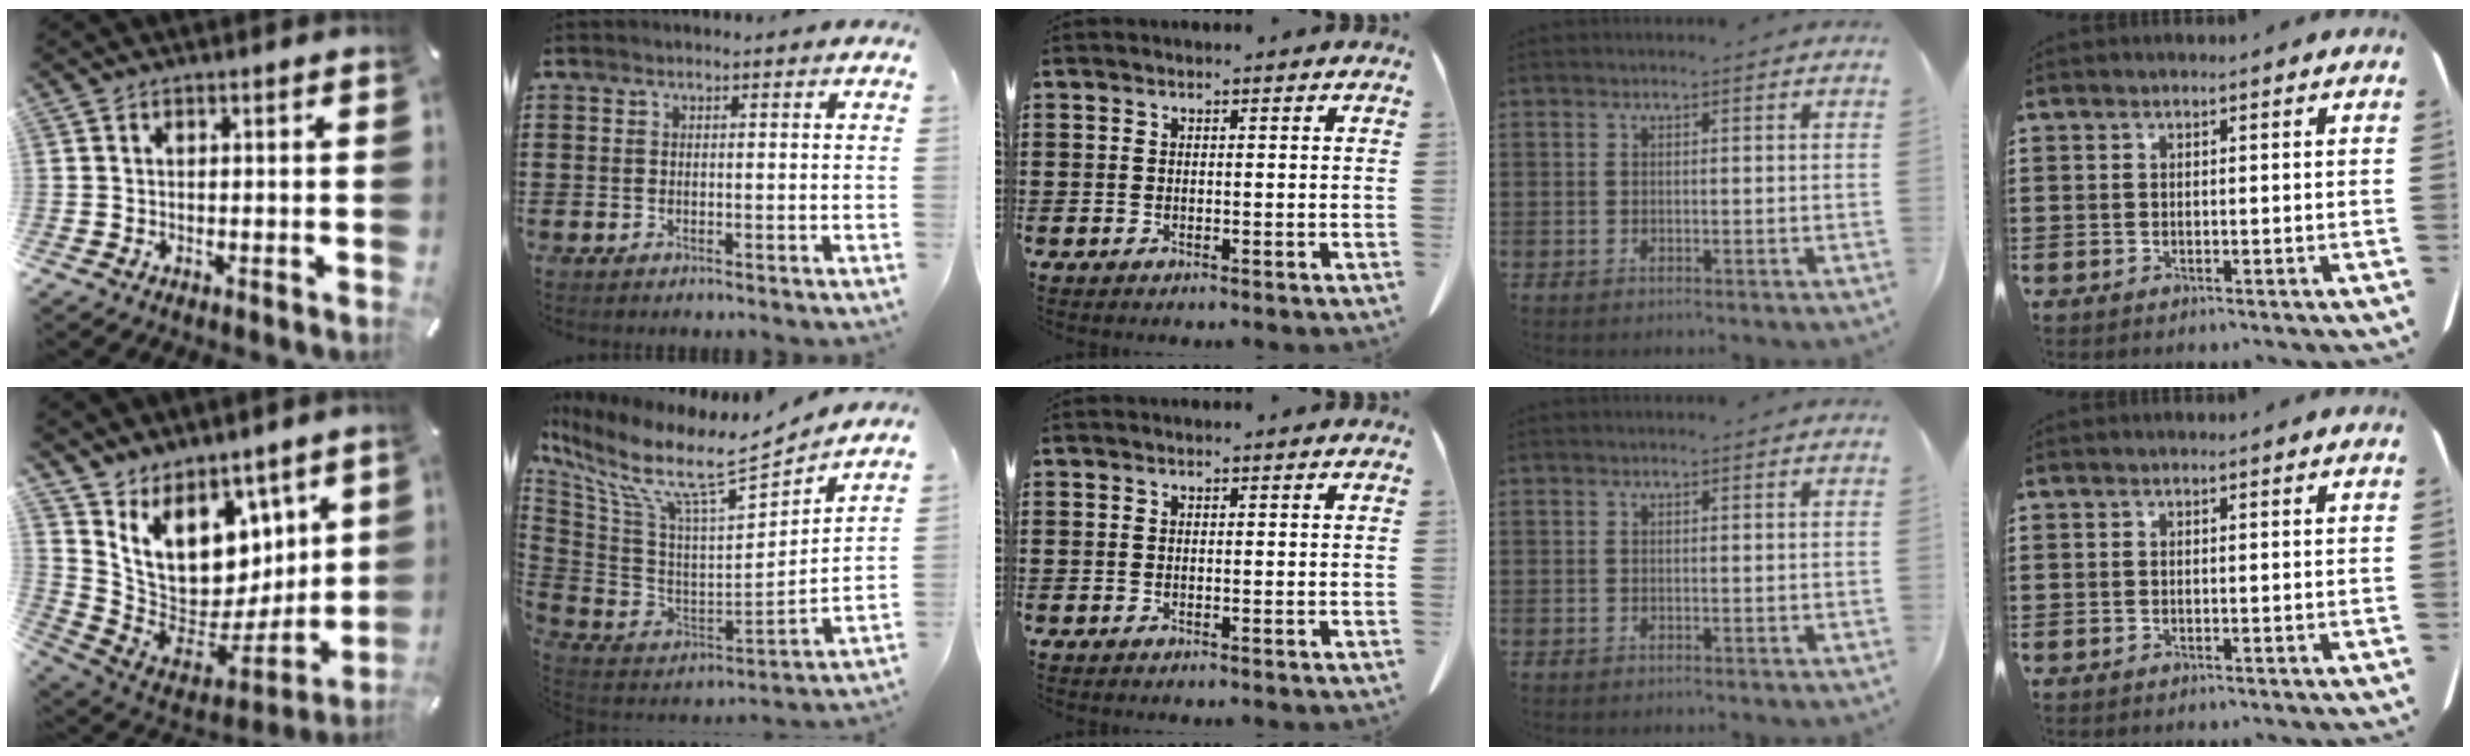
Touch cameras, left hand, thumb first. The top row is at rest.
{"thumb": {"total": 14.5, "force": [6.8, 11.0, 6.6], "torque": [-0.128, -0.082, 0.137]}, "index": {"total": 9.6, "force": [7.0, 1.2, 6.6], "torque": [-0.153, -0.061, 0.111]}}